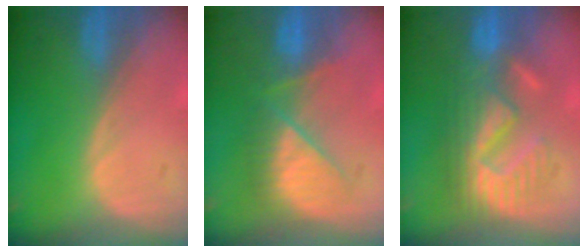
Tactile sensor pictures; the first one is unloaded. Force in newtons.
{"total": 7.4, "press": 7.3, "slide": 1.1}
{"total": 8.9, "press": 8.7, "slide": 1.5}